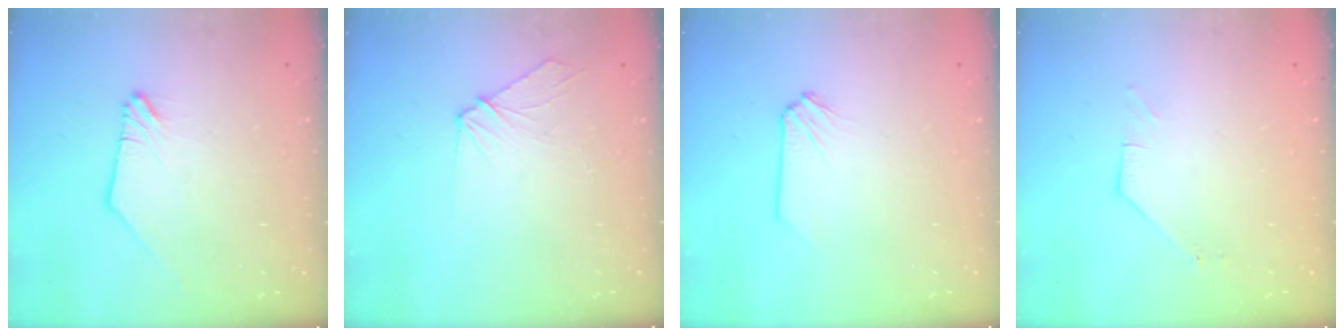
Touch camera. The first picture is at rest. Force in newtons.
{"total": 6.6, "press": 6.6, "slide": 0.7}
{"total": 0.0}
{"total": 1.3, "press": 1.3, "slide": 0.2}